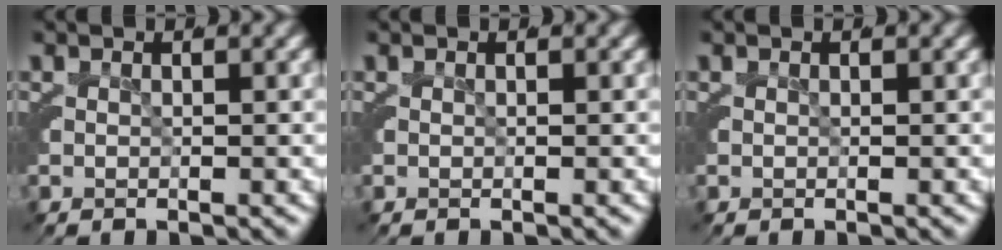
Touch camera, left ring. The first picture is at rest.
{"total": 0.0}
{"total": 0.0}